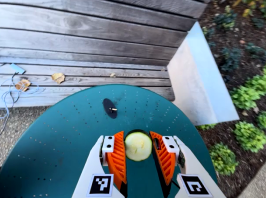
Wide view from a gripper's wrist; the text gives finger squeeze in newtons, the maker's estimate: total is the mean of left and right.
{"total": 11.7, "left": 11.6, "right": 11.8}